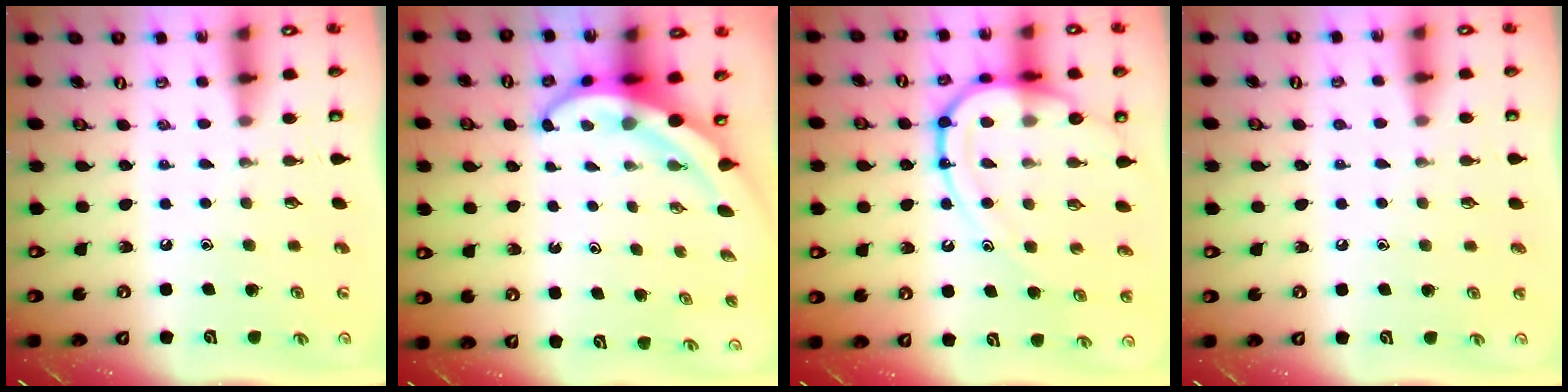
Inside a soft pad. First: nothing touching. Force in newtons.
{"total": 6.7, "press": 6.5, "slide": 1.5}
{"total": 14.9, "press": 14.8, "slide": 1.3}
{"total": 1.7, "press": 1.7, "slide": 0.1}